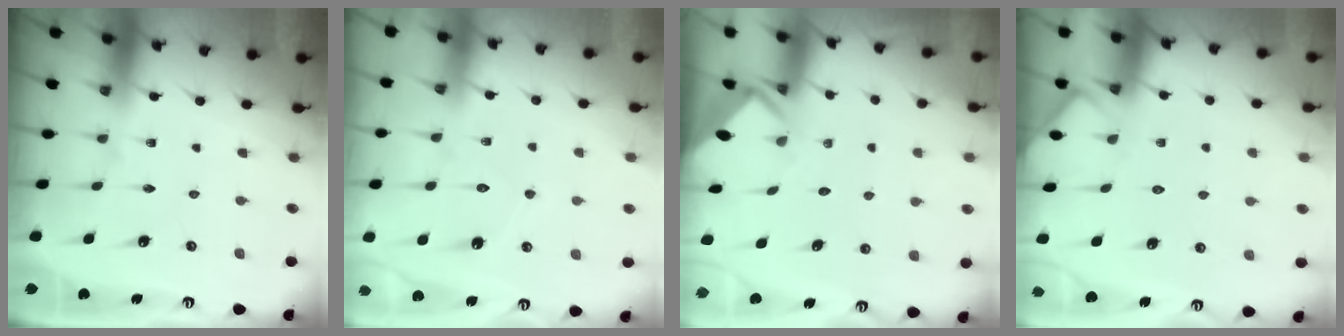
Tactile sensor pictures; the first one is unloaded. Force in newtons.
{"total": 6.5, "press": 6.5, "slide": 0.6}
{"total": 3.4, "press": 3.4, "slide": 0.1}
{"total": 4.3, "press": 4.2, "slide": 0.5}